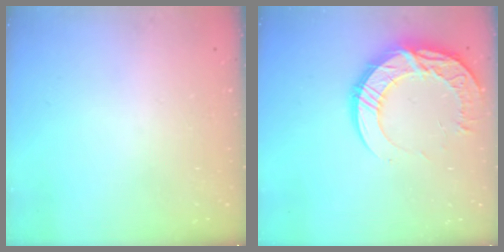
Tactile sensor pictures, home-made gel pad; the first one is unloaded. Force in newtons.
{"total": 17.2, "press": 17.2, "slide": 0.7}